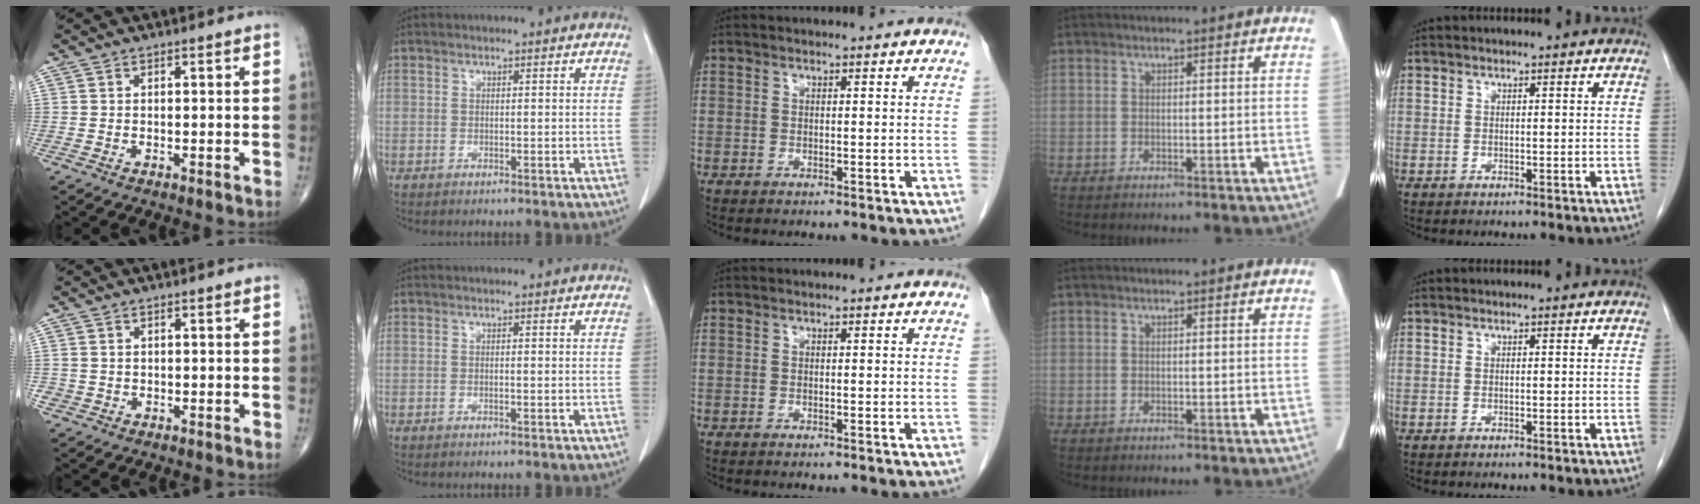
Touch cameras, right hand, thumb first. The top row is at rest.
{"thumb": {"total": 1.1, "force": [-0.2, 1.1, 0.1], "torque": [0.004, 0.003, -0.004]}}